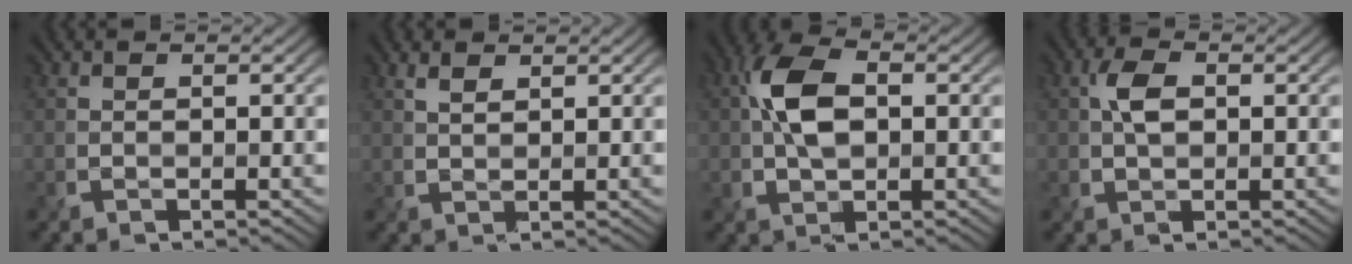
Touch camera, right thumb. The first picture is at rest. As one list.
[{"total": 1.6, "force": [1.2, 0.5, 0.9], "torque": [-0.022, 0.001, 0.032]}, {"total": 6.9, "force": [0.5, 3.9, 5.7], "torque": [-0.126, 0.011, 0.006]}, {"total": 3.1, "force": [0.2, 1.8, 2.5], "torque": [-0.056, 0.004, 0.003]}]